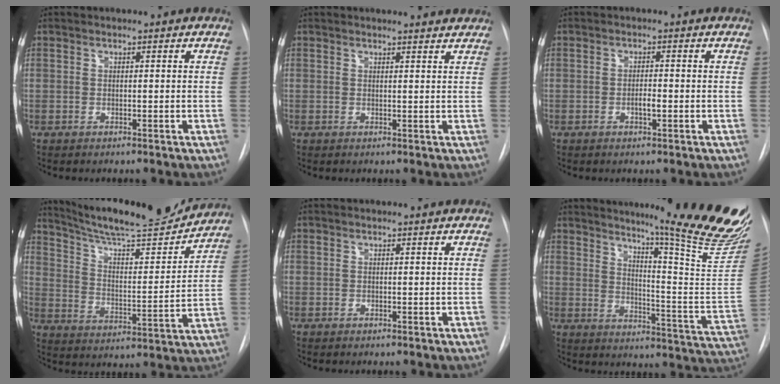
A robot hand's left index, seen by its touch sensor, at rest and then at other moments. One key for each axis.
{"total": 3.9, "fx": 3.9, "fy": 0.2, "fz": 0.5, "tx": -0.011, "ty": -0.002, "tz": 0.033}
{"total": 1.5, "fx": -0.5, "fy": 0.4, "fz": 1.4, "tx": -0.024, "ty": 0.001, "tz": -0.009}
{"total": 19.2, "fx": 17.9, "fy": 1.7, "fz": 7.0, "tx": -0.119, "ty": -0.020, "tz": 0.269}
{"total": 0.0}
{"total": 22.8, "fx": 19.1, "fy": -0.8, "fz": 12.5, "tx": -0.171, "ty": -0.121, "tz": 0.237}